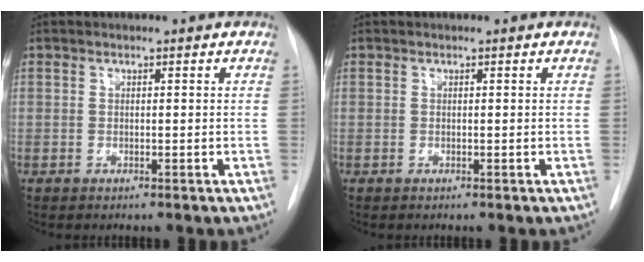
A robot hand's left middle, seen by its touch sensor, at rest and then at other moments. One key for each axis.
{"total": 0.0}